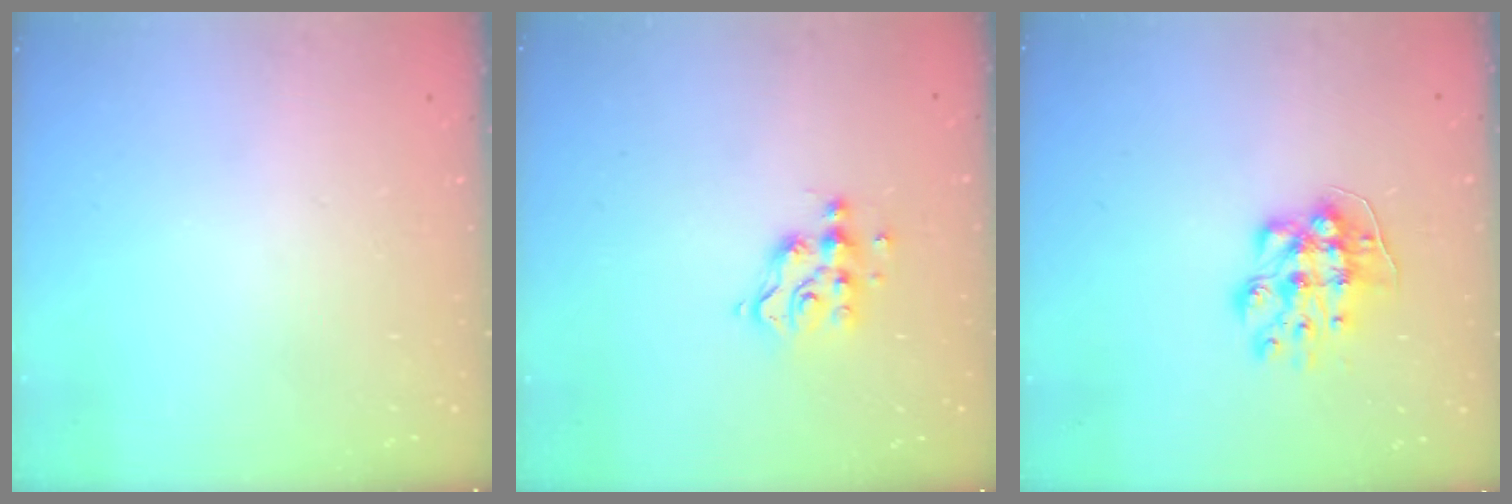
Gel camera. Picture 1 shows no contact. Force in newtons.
{"total": 7.5, "press": 7.5, "slide": 0.6}
{"total": 9.2, "press": 9.2, "slide": 0.4}